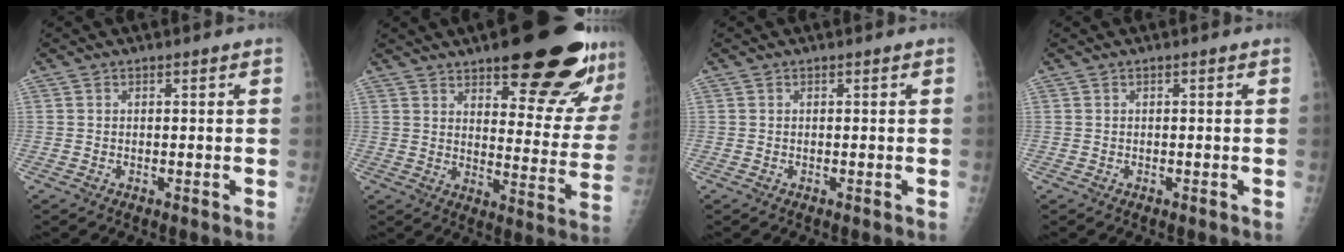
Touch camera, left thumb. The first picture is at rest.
{"total": 23.5, "force": [15.3, 7.0, 16.4], "torque": [-0.177, -0.079, 0.205]}
{"total": 0.0}
{"total": 0.0}